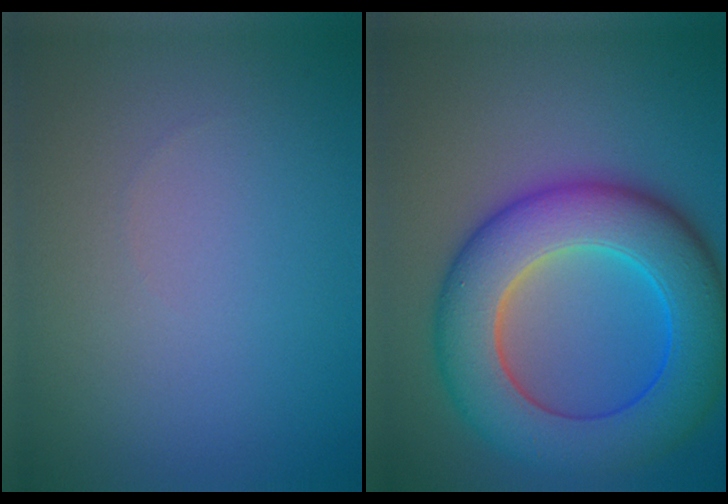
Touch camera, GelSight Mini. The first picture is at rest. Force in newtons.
{"total": 11.3, "press": 11.3, "slide": 0.3}